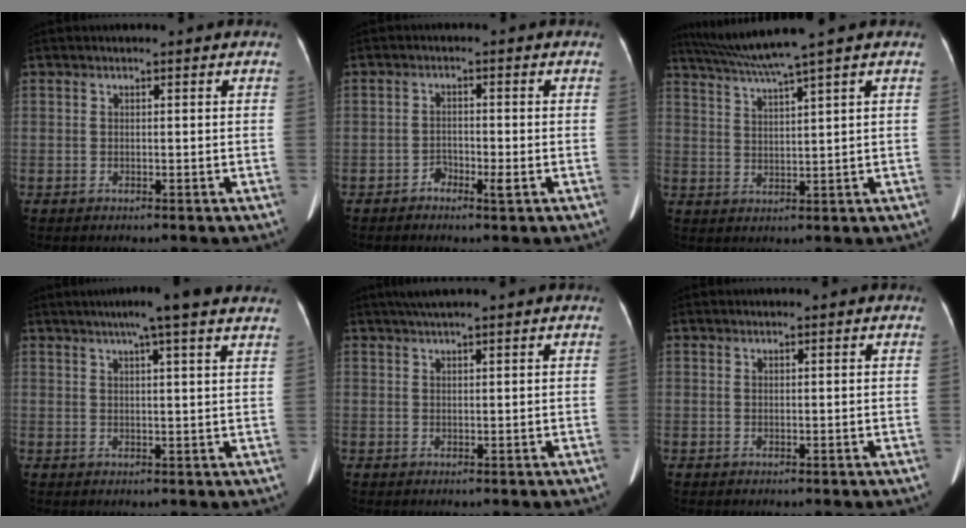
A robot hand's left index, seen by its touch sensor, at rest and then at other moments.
{"total": 2.0, "force": [-1.2, 0.6, 1.4], "torque": [-0.023, 0.002, -0.025]}
{"total": 6.9, "force": [5.6, -2.2, 3.4], "torque": [-0.065, 0.001, 0.106]}
{"total": 10.1, "force": [7.9, -0.3, 6.4], "torque": [-0.093, 0.021, 0.085]}
{"total": 3.5, "force": [2.8, -0.1, 2.0], "torque": [-0.032, 0.026, 0.052]}
{"total": 0.0}